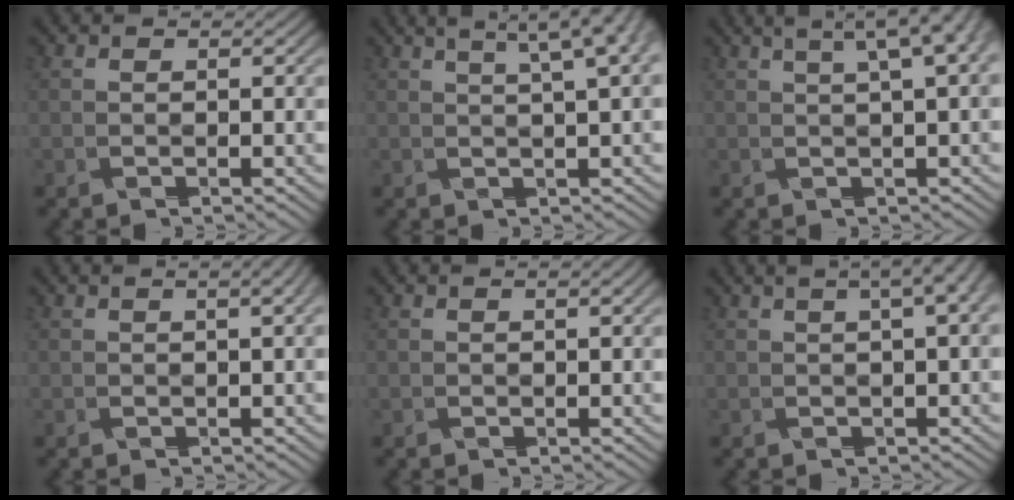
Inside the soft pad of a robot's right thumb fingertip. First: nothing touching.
{"total": 6.4, "force": [3.3, 0.6, 5.5], "torque": [-0.081, 0.020, 0.051]}
{"total": 6.5, "force": [2.6, 0.9, 5.9], "torque": [-0.101, 0.014, 0.046]}
{"total": 2.5, "force": [0.3, 1.0, 2.3], "torque": [-0.045, -0.004, 0.012]}
{"total": 0.8, "force": [0.0, 0.3, 0.8], "torque": [-0.025, -0.004, 0.004]}
{"total": 4.7, "force": [1.6, 1.1, 4.3], "torque": [-0.076, 0.006, 0.033]}